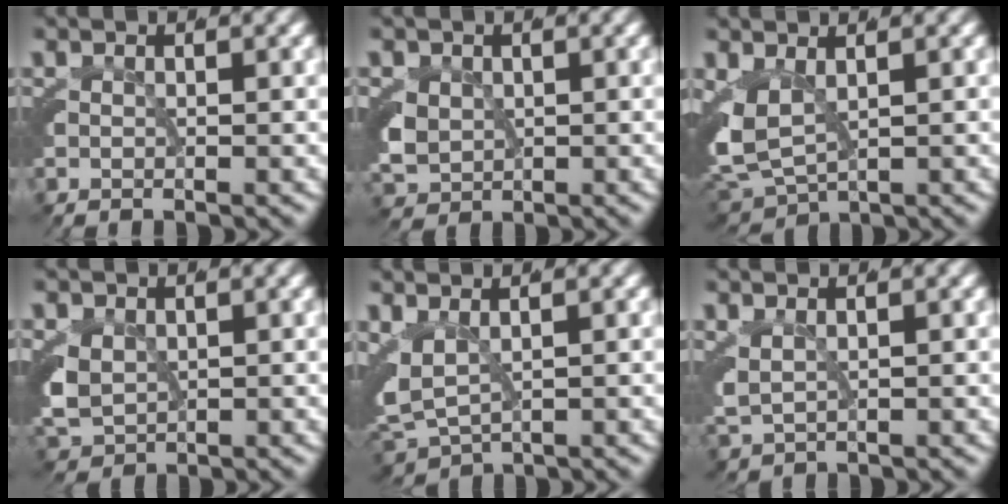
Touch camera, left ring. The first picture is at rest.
{"total": 3.2, "force": [-0.3, 3.0, 1.1], "torque": [-0.060, -0.023, 0.012]}
{"total": 6.7, "force": [-0.5, 5.7, 3.5], "torque": [-0.122, -0.035, 0.005]}
{"total": 3.8, "force": [-0.6, 3.5, 1.5], "torque": [-0.074, -0.029, 0.009]}
{"total": 6.4, "force": [0.0, 5.4, 3.4], "torque": [-0.114, -0.033, 0.012]}
{"total": 2.3, "force": [1.0, 1.6, 1.3], "torque": [-0.041, -0.010, 0.027]}